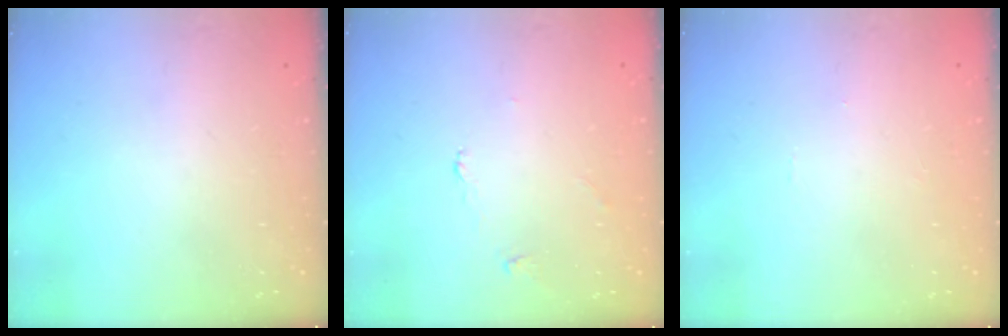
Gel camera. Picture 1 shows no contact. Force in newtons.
{"total": 2.2, "press": 2.2, "slide": 0.4}
{"total": 0.0}